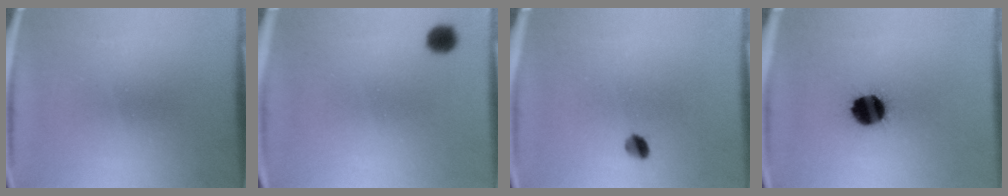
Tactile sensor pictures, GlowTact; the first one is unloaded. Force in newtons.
{"total": 3.3}
{"total": 2.5}
{"total": 11.2}